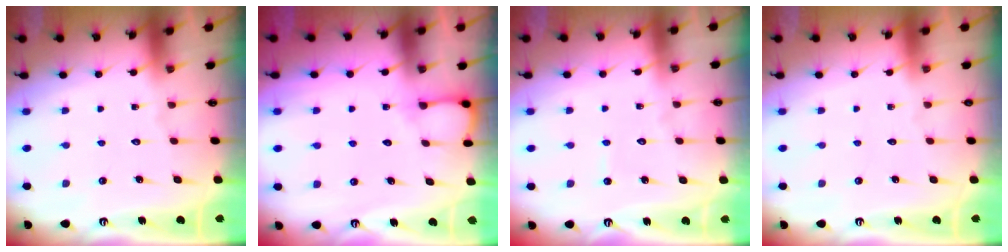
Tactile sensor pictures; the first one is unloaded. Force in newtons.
{"total": 3.8, "press": 3.8, "slide": 0.4}
{"total": 2.5, "press": 2.5, "slide": 0.2}
{"total": 0.0}